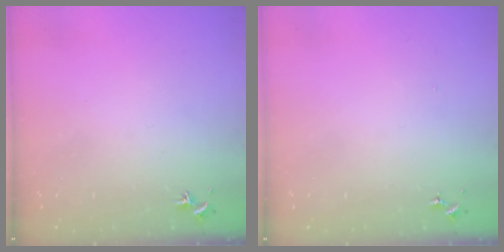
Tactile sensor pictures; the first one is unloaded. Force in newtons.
{"total": 0.0}